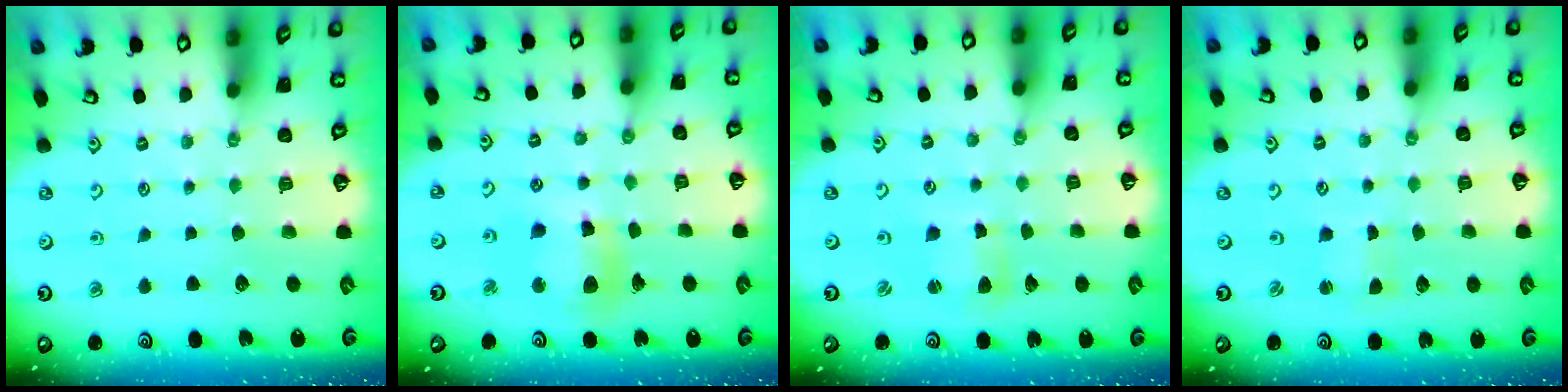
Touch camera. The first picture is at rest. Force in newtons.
{"total": 11.1, "press": 10.9, "slide": 2.1}
{"total": 3.7, "press": 3.7, "slide": 0.5}
{"total": 0.7, "press": 0.7, "slide": 0.1}